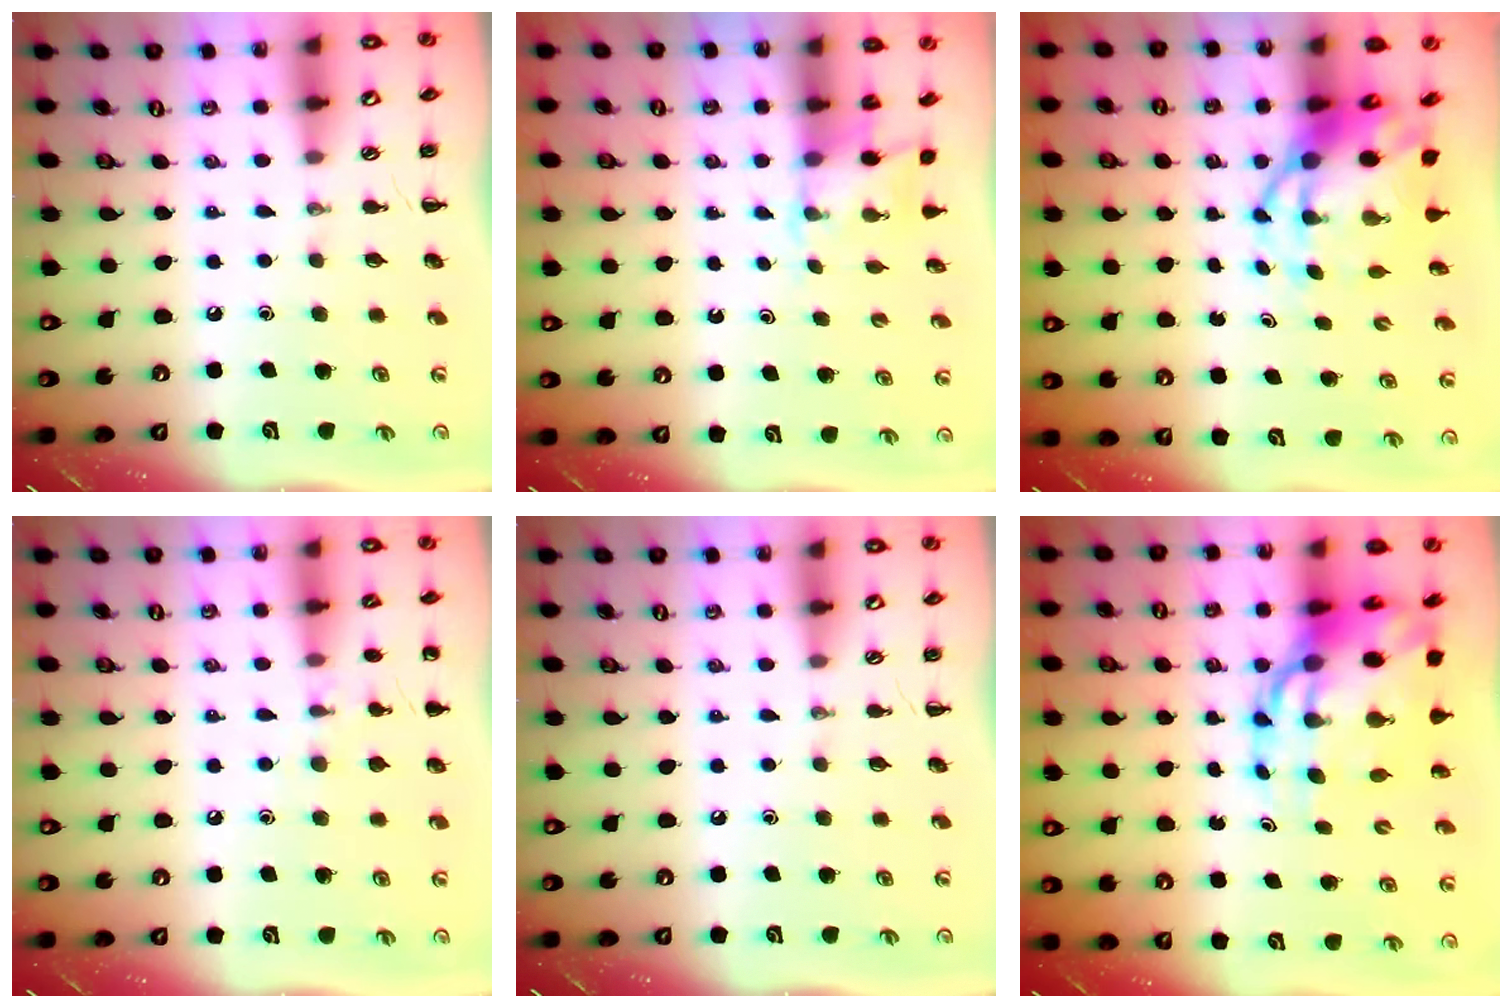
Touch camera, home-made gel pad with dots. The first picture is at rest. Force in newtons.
{"total": 2.6, "press": 2.5, "slide": 0.6}
{"total": 8.0, "press": 7.7, "slide": 2.1}
{"total": 7.0, "press": 6.8, "slide": 1.9}
{"total": 0.0}
{"total": 17.0, "press": 16.4, "slide": 4.7}